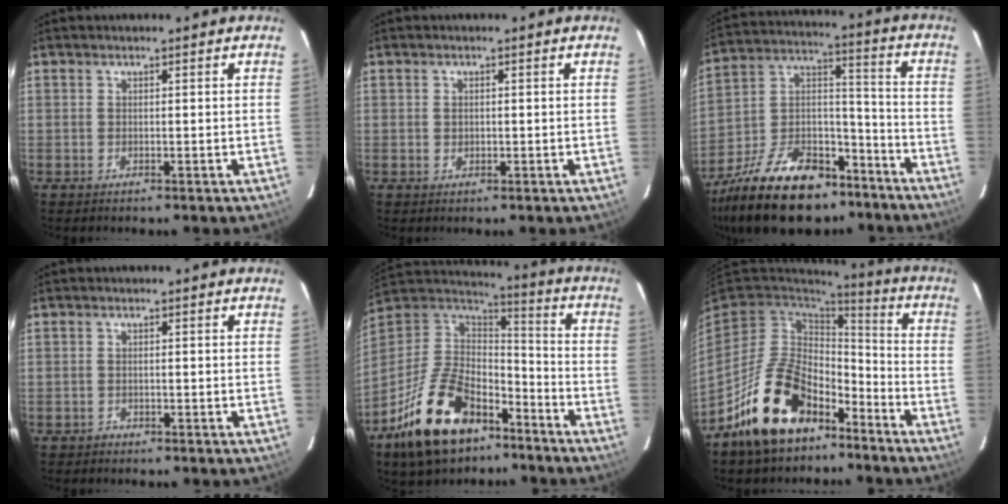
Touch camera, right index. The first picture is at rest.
{"total": 1.0, "force": [0.1, 0.9, 0.5], "torque": [-0.007, 0.001, 0.002]}
{"total": 24.9, "force": [-17.4, 12.2, 12.9], "torque": [-0.265, 0.030, -0.273]}
{"total": 1.0, "force": [-0.8, 0.6, -0.1], "torque": [0.001, 0.007, -0.014]}
{"total": 23.4, "force": [-13.9, 12.9, 13.6], "torque": [-0.292, 0.003, -0.223]}
{"total": 18.7, "force": [-11.7, 10.6, 10.1], "torque": [-0.212, 0.019, -0.180]}